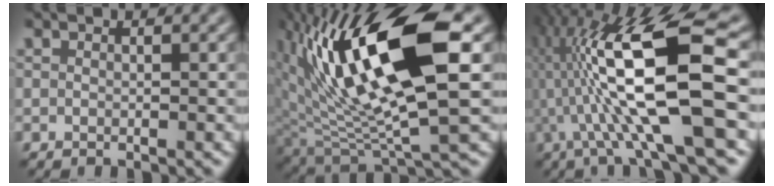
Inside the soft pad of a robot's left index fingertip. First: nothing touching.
{"total": 13.9, "force": [3.5, 4.3, 12.8], "torque": [-0.244, 0.002, 0.066]}
{"total": 13.4, "force": [-0.8, 2.5, 13.1], "torque": [-0.247, 0.026, -0.018]}